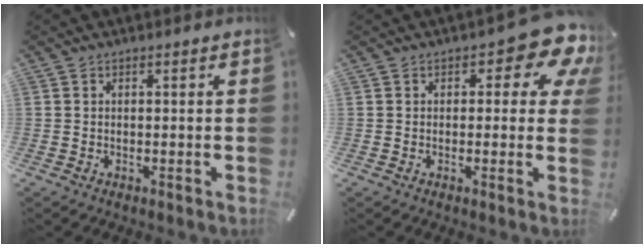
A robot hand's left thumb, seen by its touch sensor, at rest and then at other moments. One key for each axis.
{"total": 9.5, "fx": 4.6, "fy": 4.4, "fz": 7.1, "tx": -0.081, "ty": -0.025, "tz": 0.072}